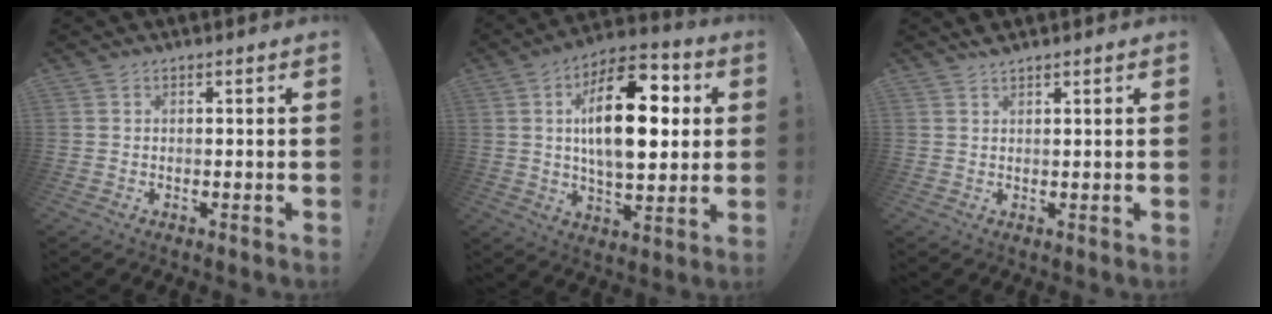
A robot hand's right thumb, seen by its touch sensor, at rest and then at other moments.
{"total": 22.7, "force": [4.4, 10.9, 19.5], "torque": [-0.306, -0.001, 0.064]}
{"total": 1.6, "force": [1.5, 0.0, 0.6], "torque": [-0.006, -0.009, 0.025]}